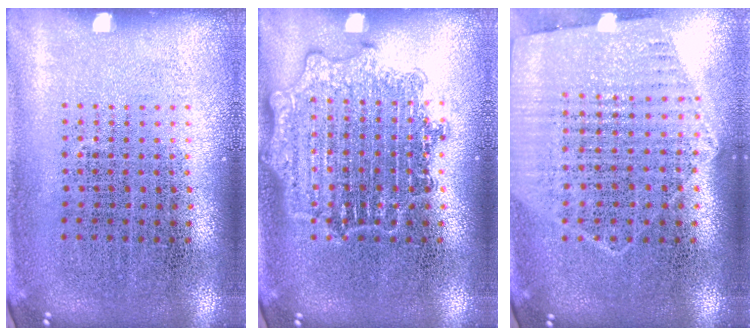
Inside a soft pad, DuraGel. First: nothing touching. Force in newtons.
{"total": 3.0, "press": 3.0, "slide": 0.4}
{"total": 1.2, "press": 1.1, "slide": 0.3}